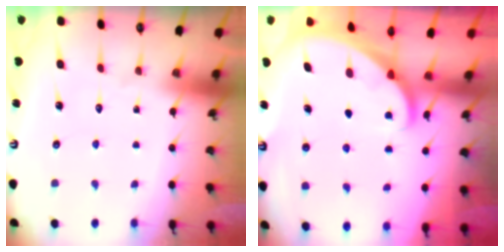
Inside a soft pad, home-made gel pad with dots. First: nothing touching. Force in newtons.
{"total": 1.7, "press": 1.7, "slide": 0.1}